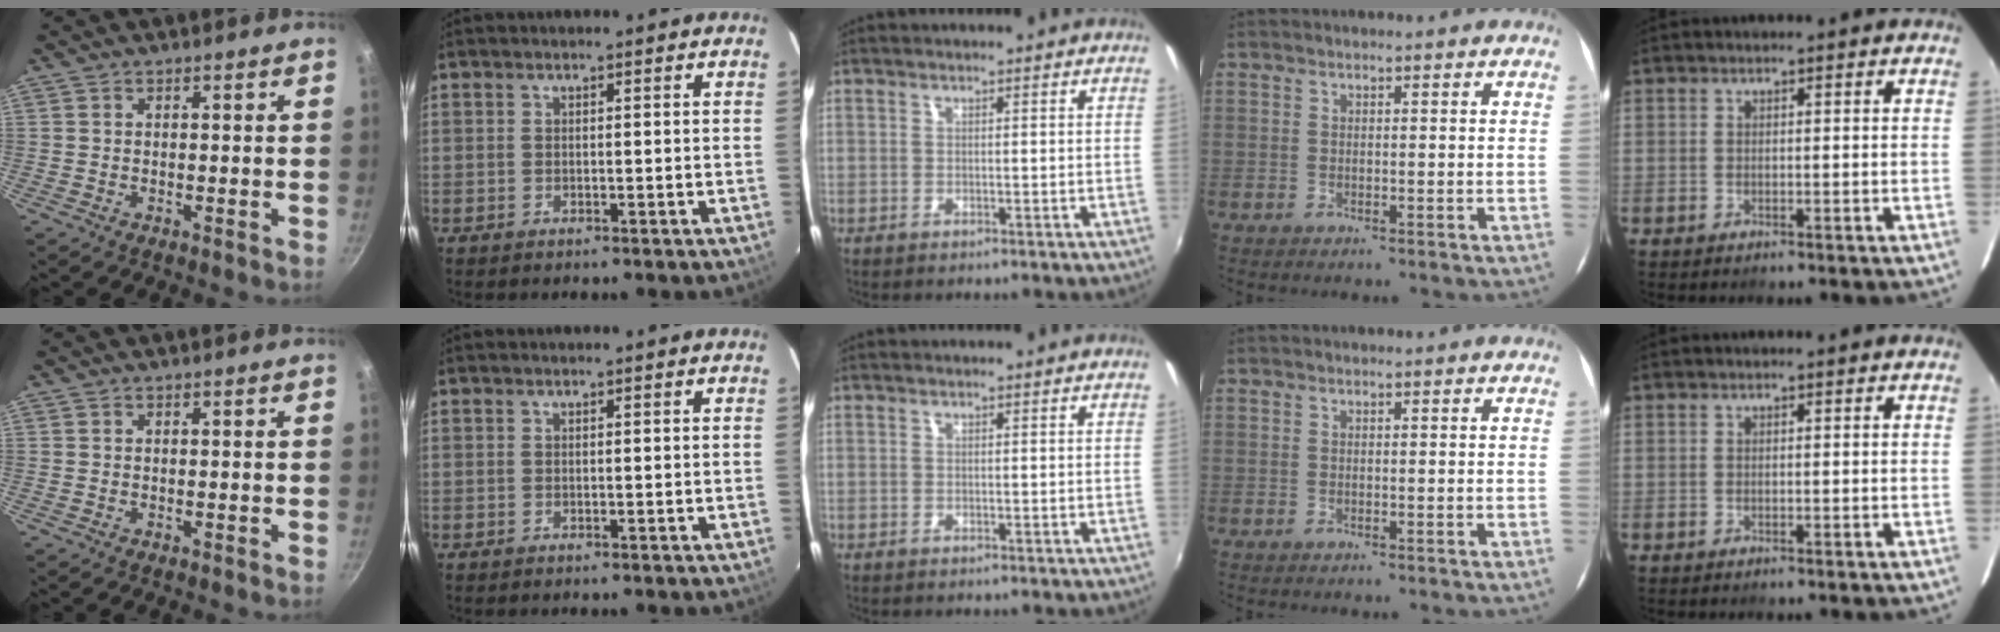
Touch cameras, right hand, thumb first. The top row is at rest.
{}